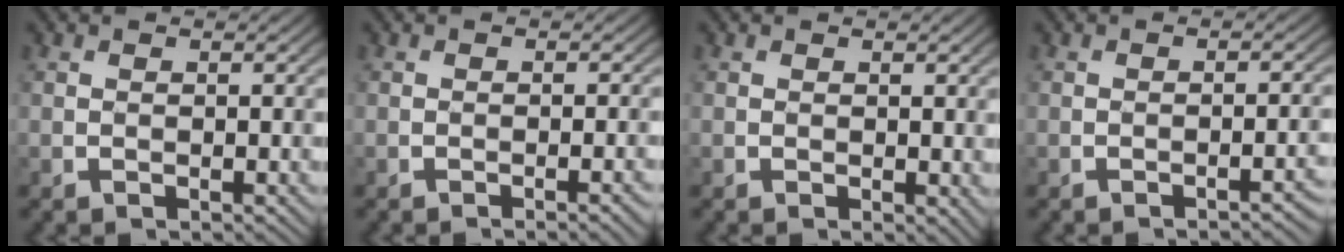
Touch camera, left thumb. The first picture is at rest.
{"total": 2.1, "force": [-1.0, 0.4, 1.8], "torque": [-0.019, 0.010, -0.020]}
{"total": 0.5, "force": [0.2, 0.2, 0.4], "torque": [-0.009, -0.003, 0.005]}
{"total": 3.0, "force": [-1.7, 0.7, 2.4], "torque": [-0.023, 0.011, -0.029]}